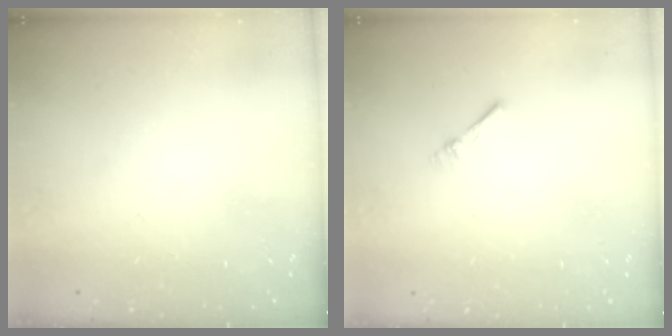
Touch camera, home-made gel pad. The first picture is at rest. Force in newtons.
{"total": 1.7, "press": 1.7, "slide": 0.3}